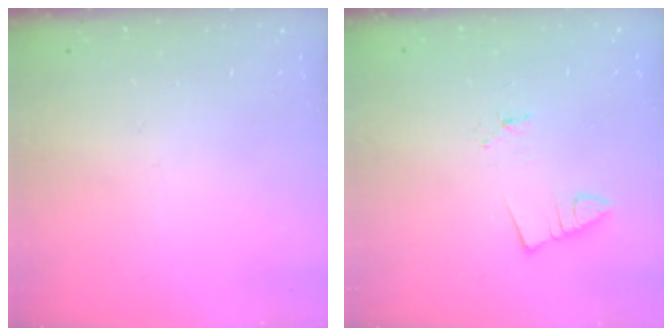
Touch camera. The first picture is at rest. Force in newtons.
{"total": 0.9, "press": 0.9, "slide": 0.1}